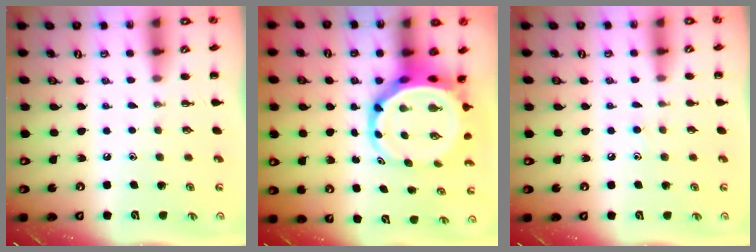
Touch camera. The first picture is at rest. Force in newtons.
{"total": 8.1, "press": 7.8, "slide": 2.2}
{"total": 4.5, "press": 4.1, "slide": 1.9}